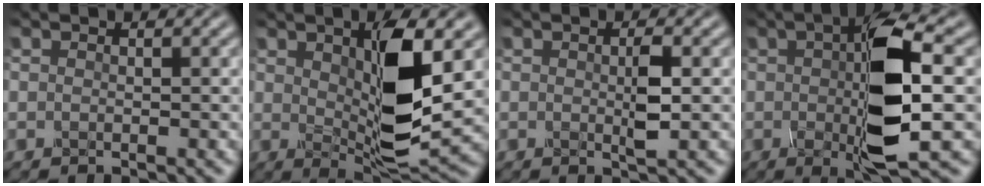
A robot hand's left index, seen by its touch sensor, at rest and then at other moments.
{"total": 8.2, "force": [1.5, 2.5, 7.6], "torque": [-0.134, -0.014, 0.030]}
{"total": 2.2, "force": [0.1, 0.4, 2.2], "torque": [-0.040, -0.002, 0.001]}
{"total": 9.7, "force": [0.2, 2.7, 9.3], "torque": [-0.159, -0.001, 0.001]}